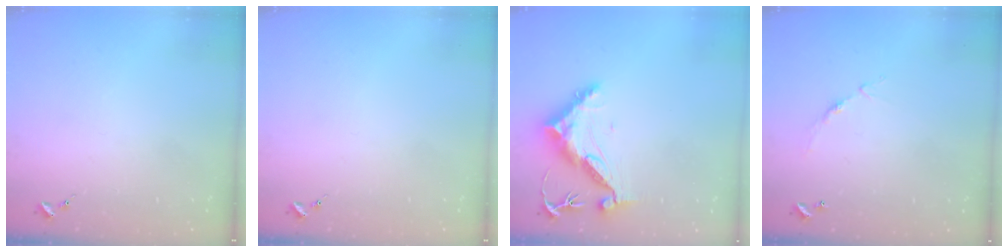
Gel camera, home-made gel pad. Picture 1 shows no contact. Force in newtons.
{"total": 0.0}
{"total": 11.4, "press": 11.4, "slide": 0.8}
{"total": 5.1, "press": 5.1, "slide": 0.4}